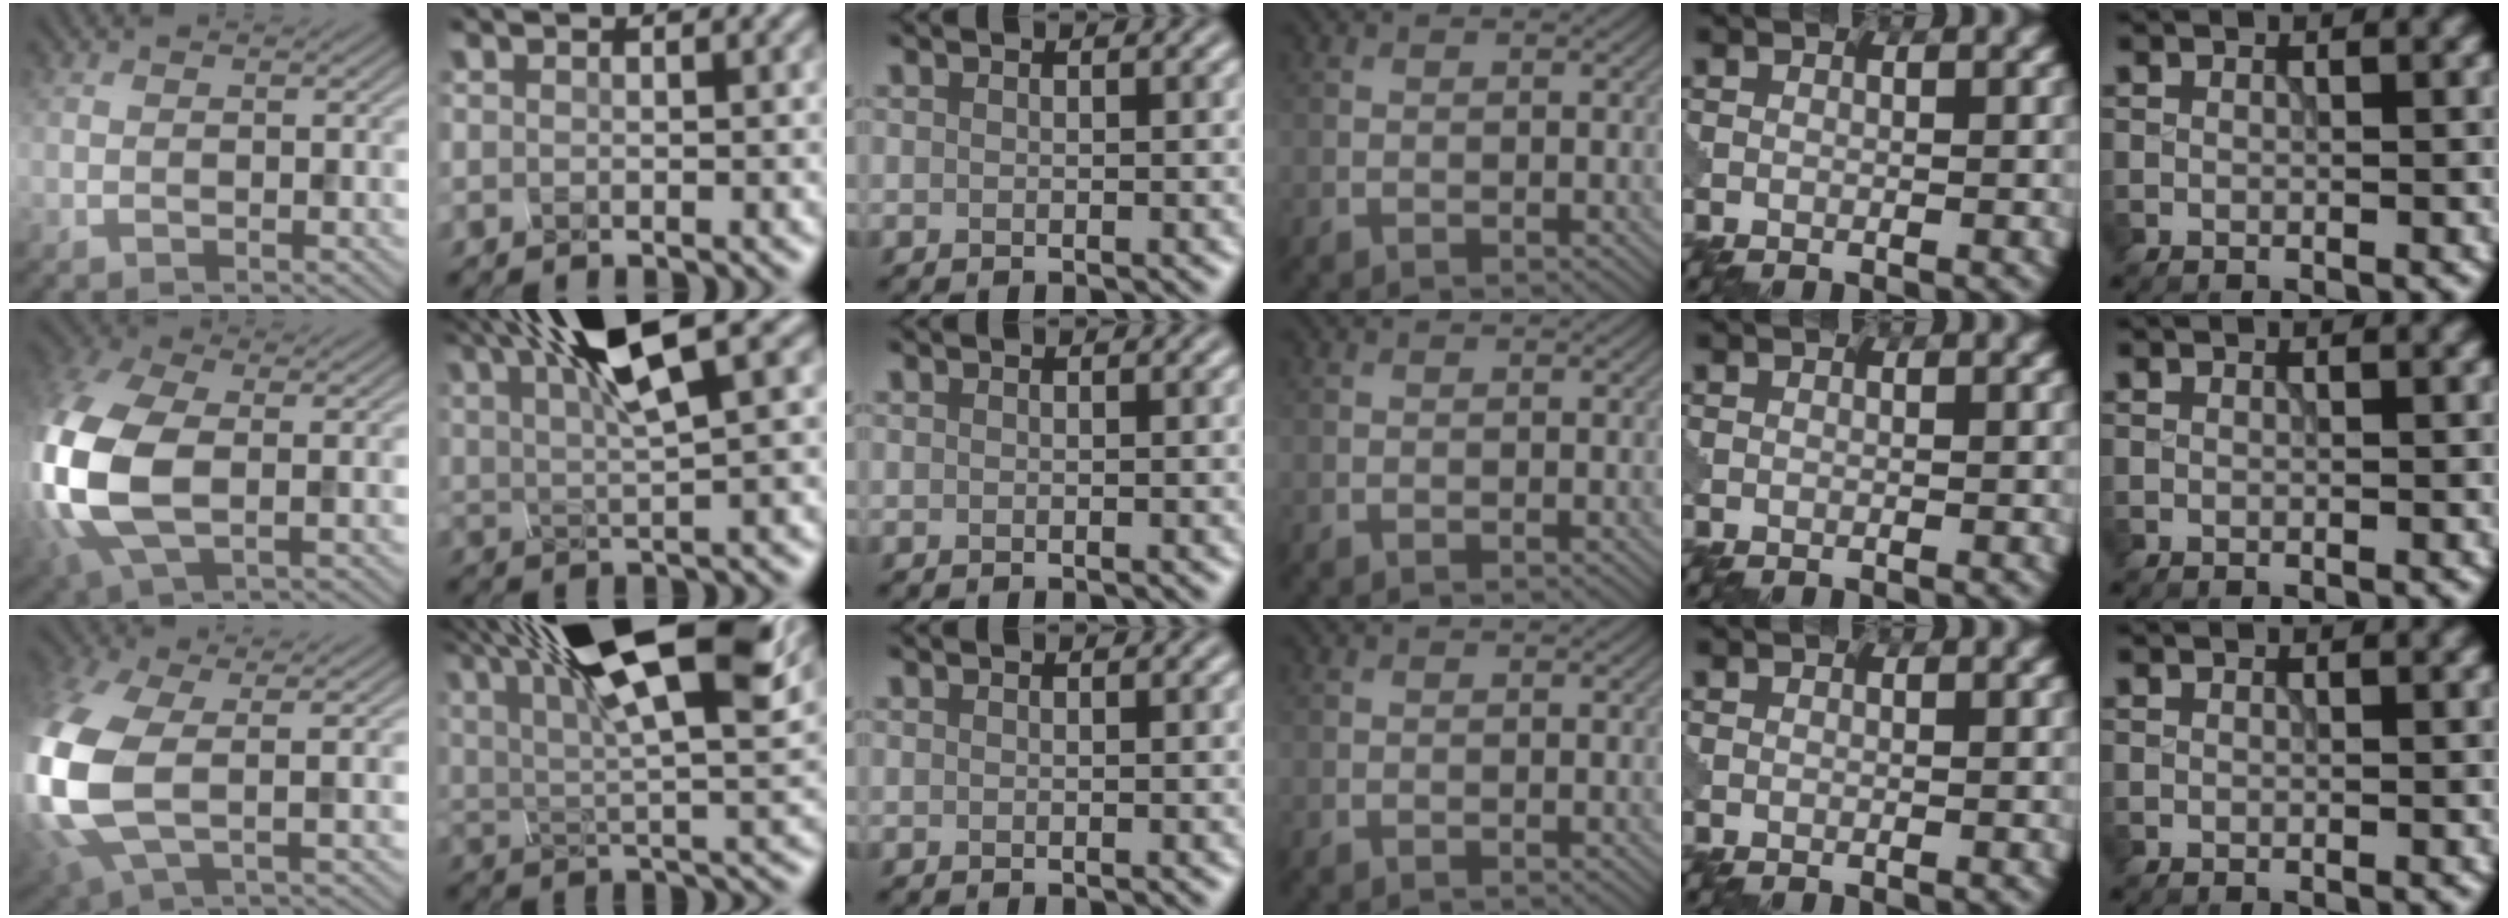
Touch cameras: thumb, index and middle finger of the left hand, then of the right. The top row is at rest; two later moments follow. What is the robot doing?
{"motion": "squeeze", "object": "clothespin"}